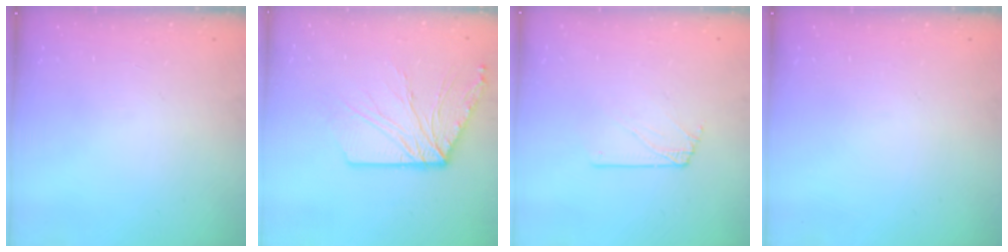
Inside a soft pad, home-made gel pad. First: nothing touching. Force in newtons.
{"total": 12.4, "press": 12.4, "slide": 0.5}
{"total": 1.6, "press": 1.6, "slide": 0.2}
{"total": 0.0}